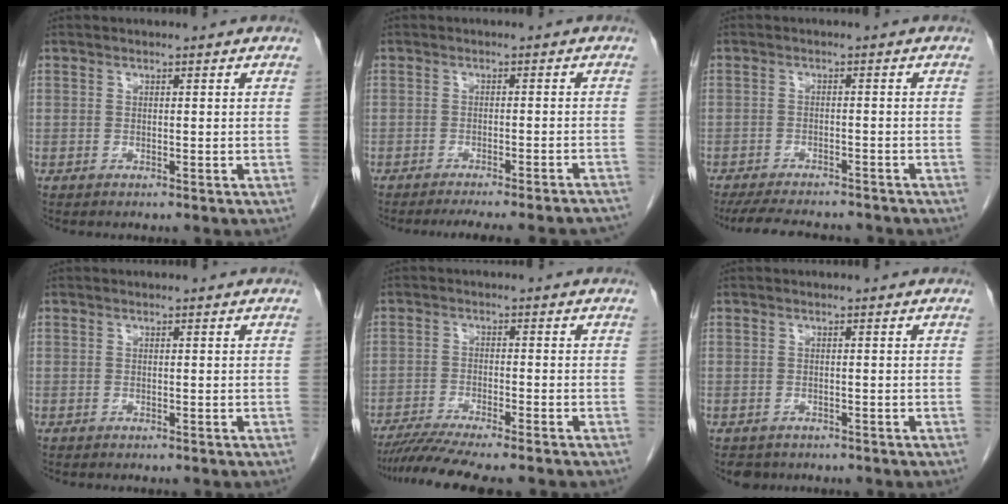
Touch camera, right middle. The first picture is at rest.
{"total": 16.1, "force": [-15.1, 1.0, 5.6], "torque": [-0.055, -0.009, -0.175]}
{"total": 10.9, "force": [-9.8, 2.4, 4.2], "torque": [-0.073, -0.009, -0.135]}
{"total": 0.0}
{"total": 8.8, "force": [-7.6, -0.3, 4.5], "torque": [-0.066, -0.019, -0.122]}
{"total": 2.5, "force": [-1.9, 1.5, 0.4], "torque": [-0.008, 0.000, -0.027]}